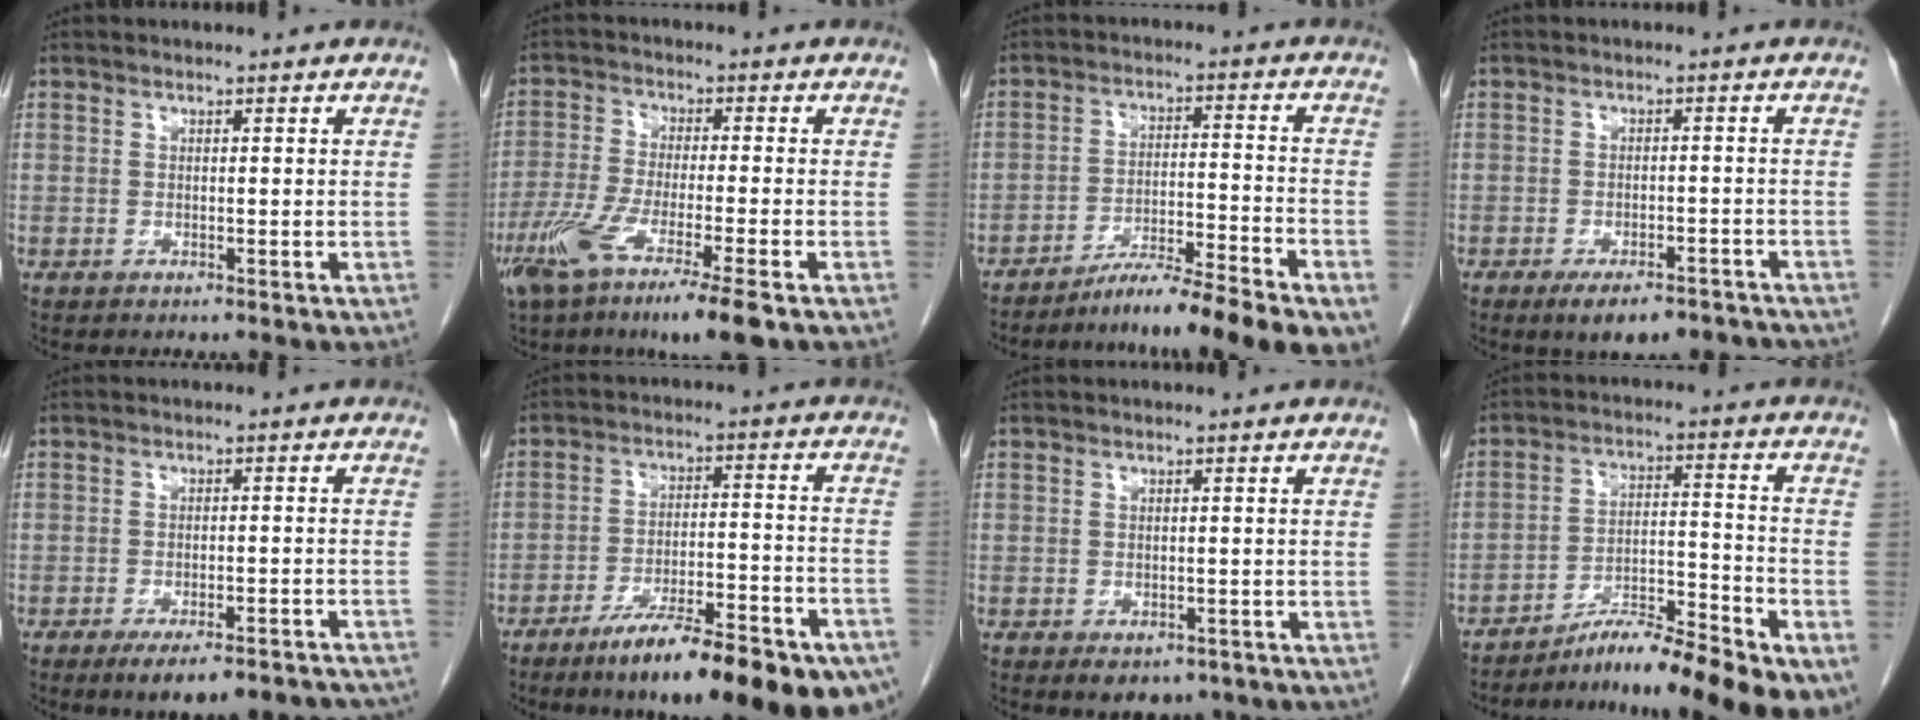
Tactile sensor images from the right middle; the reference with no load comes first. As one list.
[{"total": 12.4, "force": [-7.0, 0.6, 10.3], "torque": [-0.195, -0.038, -0.123]}, {"total": 13.4, "force": [-10.8, -0.6, 8.0], "torque": [-0.103, -0.003, -0.172]}, {"total": 8.0, "force": [-6.3, 2.5, 4.2], "torque": [-0.051, 0.001, -0.085]}, {"total": 12.6, "force": [-10.4, 2.7, 6.5], "torque": [-0.058, 0.004, -0.131]}, {"total": 21.4, "force": [-14.9, 3.6, 15.0], "torque": [-0.152, 0.011, -0.224]}, {"total": 3.8, "force": [-2.5, 2.2, 1.9], "torque": [-0.016, -0.002, -0.026]}, {"total": 15.0, "force": [-11.9, 0.9, 9.1], "torque": [-0.113, 0.018, -0.194]}]